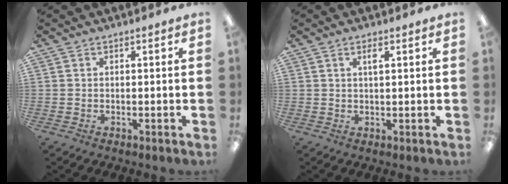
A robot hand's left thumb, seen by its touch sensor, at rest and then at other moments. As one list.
[{"total": 2.2, "force": [1.2, 0.6, 1.8], "torque": [-0.031, -0.001, 0.018]}]